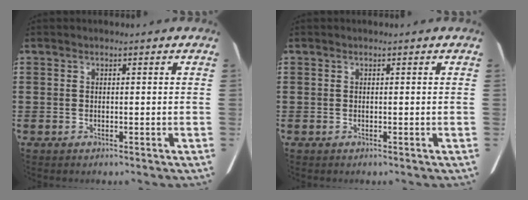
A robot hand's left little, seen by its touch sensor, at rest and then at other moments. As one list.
[{"total": 0.0}]